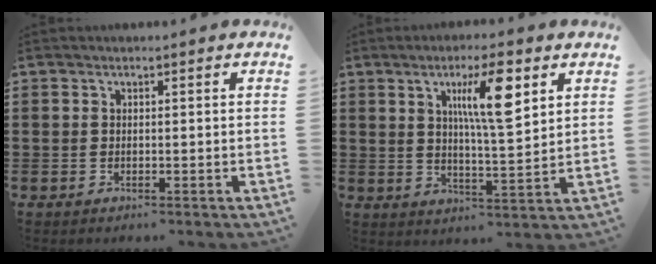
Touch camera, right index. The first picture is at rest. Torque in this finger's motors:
{"motor_torque": [0.73, -0.20, 0.71, 0.15]}